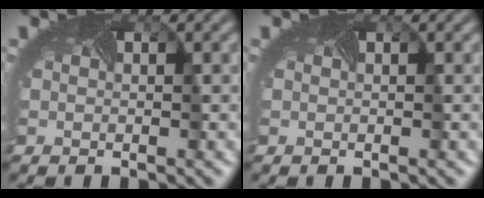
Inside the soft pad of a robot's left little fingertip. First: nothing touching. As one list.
[{"total": 0.0}]